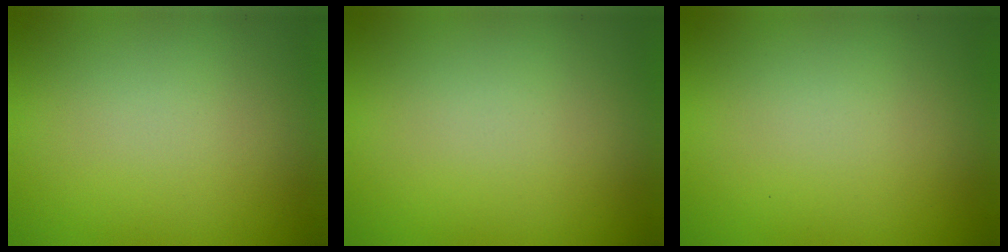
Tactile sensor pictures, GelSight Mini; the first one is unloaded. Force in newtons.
{"total": 0.0}
{"total": 0.0}